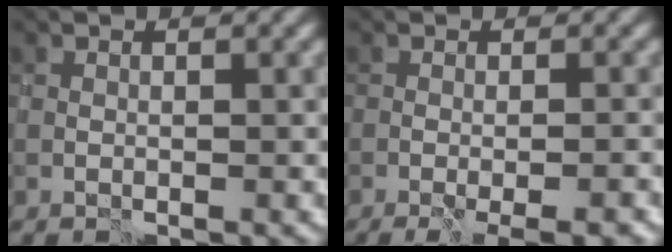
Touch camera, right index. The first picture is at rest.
{"total": 4.9, "force": [-3.1, 0.8, 3.7], "torque": [-0.038, -0.007, -0.032]}